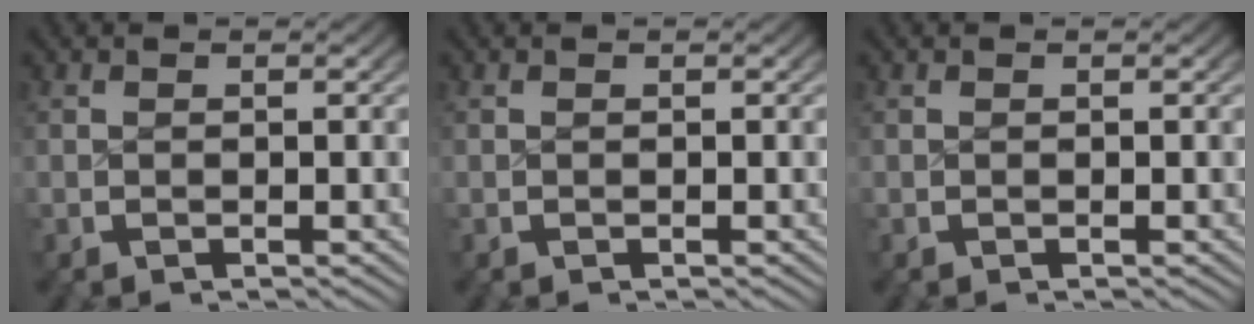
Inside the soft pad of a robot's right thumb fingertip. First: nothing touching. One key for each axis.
{"total": 0.0}
{"total": 0.0}